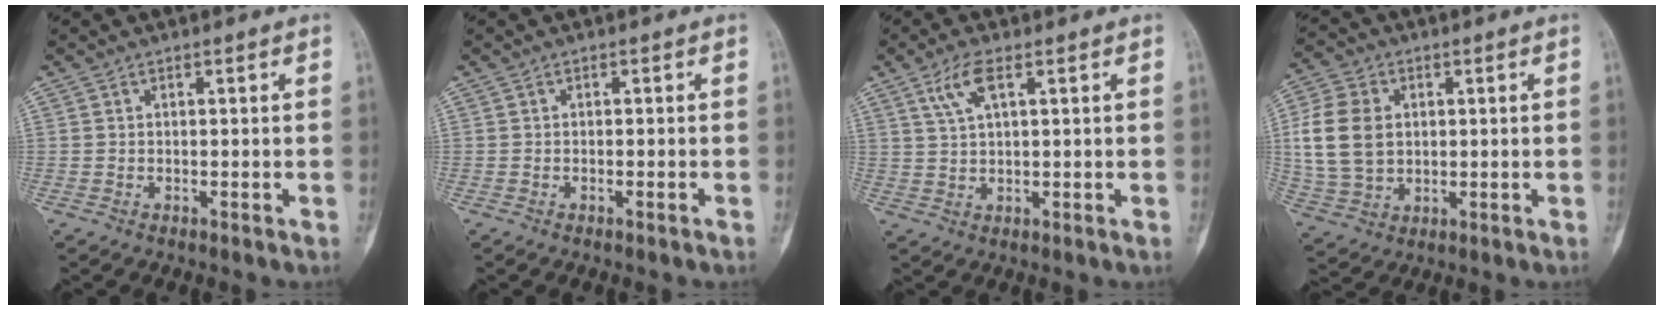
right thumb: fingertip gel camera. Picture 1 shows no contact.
{"total": 0.6, "force": [-0.3, 0.0, 0.6], "torque": [-0.014, 0.006, -0.002]}
{"total": 5.1, "force": [2.4, 1.6, 4.2], "torque": [-0.091, 0.002, 0.055]}
{"total": 12.1, "force": [1.6, 9.0, 7.8], "torque": [-0.154, 0.001, 0.036]}